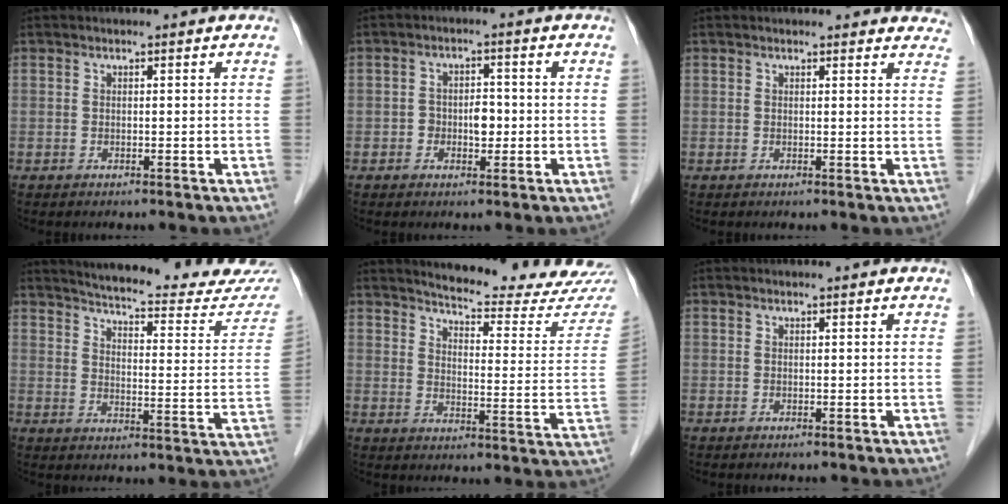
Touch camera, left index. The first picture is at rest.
{"total": 3.2, "force": [-0.7, 2.0, 2.5], "torque": [-0.038, 0.008, -0.009]}
{"total": 8.1, "force": [7.7, 2.3, 1.3], "torque": [0.020, -0.001, 0.056]}
{"total": 22.5, "force": [21.2, 2.2, 7.1], "torque": [-0.090, -0.079, 0.251]}
{"total": 19.1, "force": [18.2, 0.8, 5.7], "torque": [-0.076, -0.100, 0.212]}
{"total": 0.7, "force": [0.7, 0.1, 0.1], "torque": [-0.007, 0.006, 0.008]}